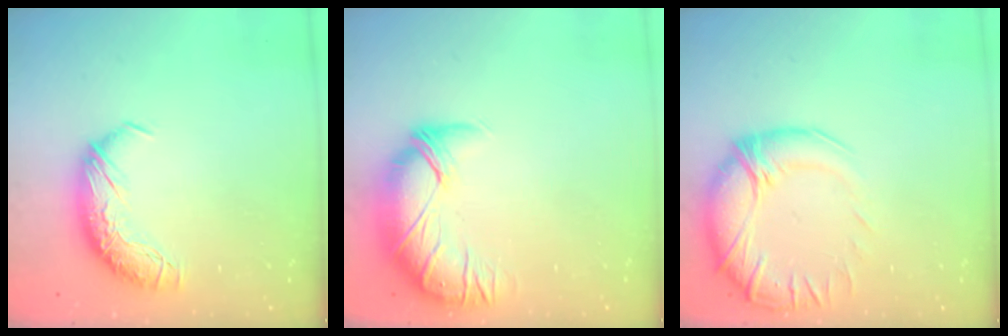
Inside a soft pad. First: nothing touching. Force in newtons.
{"total": 2.7, "press": 0.2, "slide": 2.7}
{"total": 4.6, "press": 2.8, "slide": 3.6}